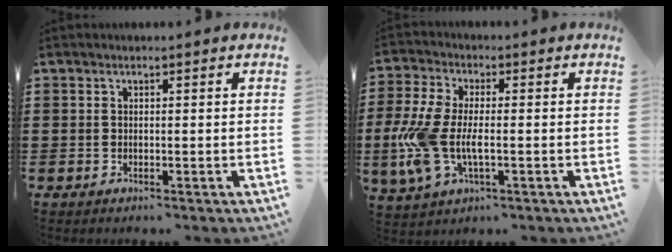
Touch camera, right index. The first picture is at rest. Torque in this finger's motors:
{"motor_torque": [2.14, 0.00, 1.05, 0.21]}